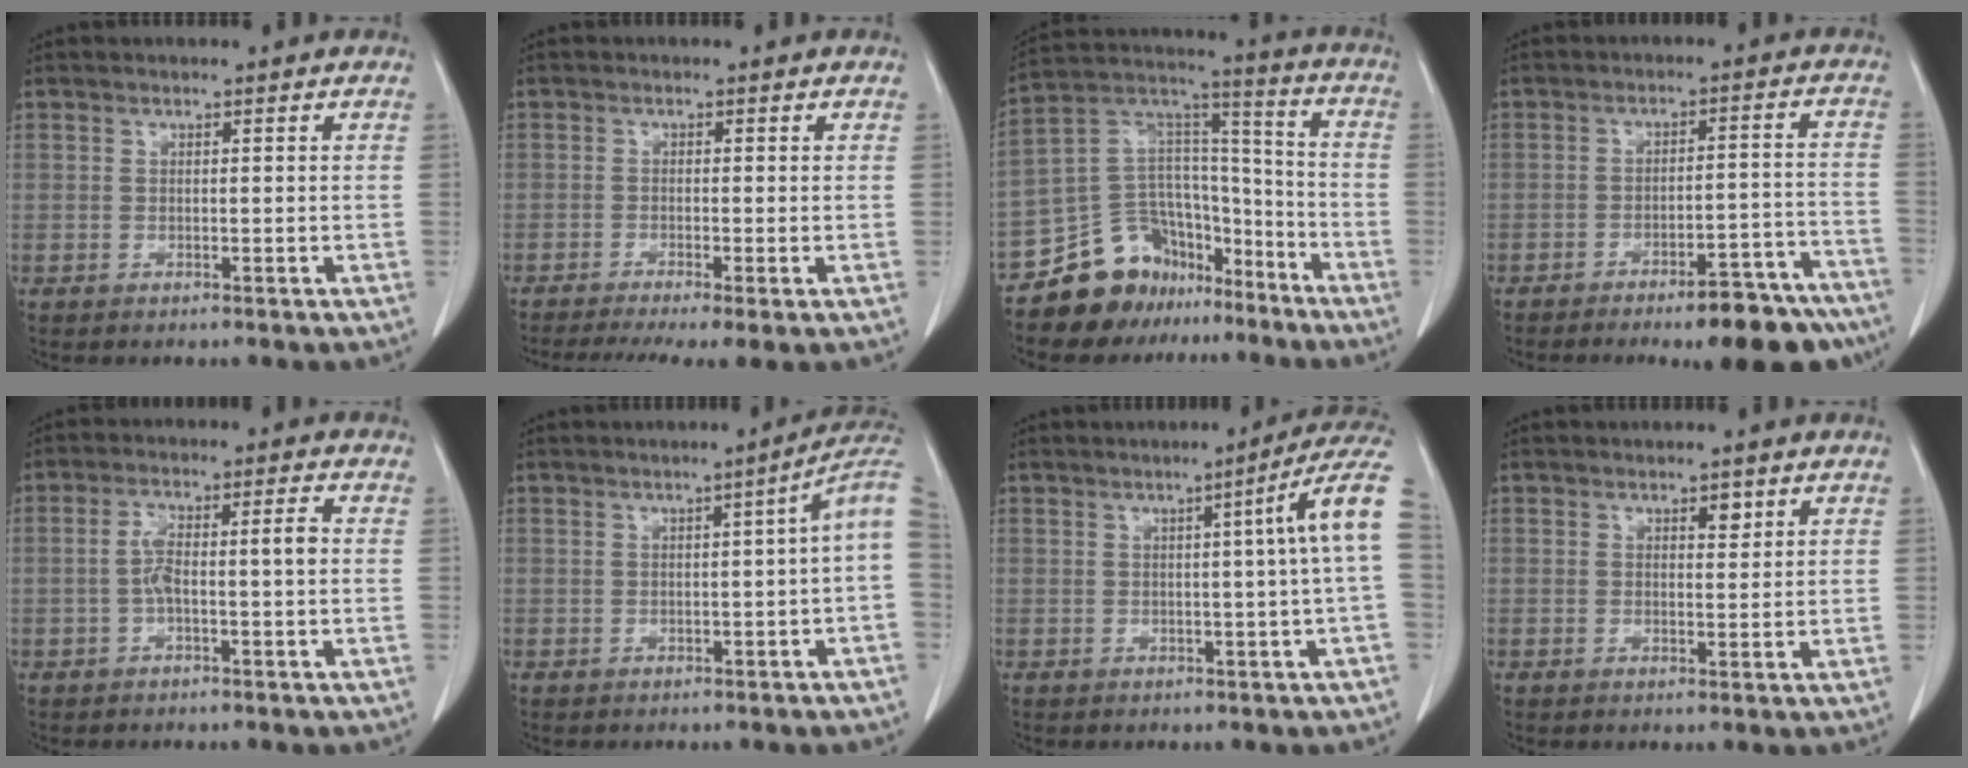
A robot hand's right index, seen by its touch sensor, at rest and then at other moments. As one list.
[{"total": 7.5, "force": [-5.2, 1.1, 5.3], "torque": [-0.083, -0.012, -0.086]}, {"total": 15.7, "force": [-12.2, 8.9, 4.2], "torque": [-0.060, 0.089, -0.208]}, {"total": 13.4, "force": [-10.6, 2.7, 7.8], "torque": [-0.053, 0.033, -0.142]}, {"total": 5.6, "force": [-0.6, 0.8, 5.5], "torque": [-0.108, 0.022, -0.009]}, {"total": 5.9, "force": [0.3, -0.1, 5.8], "torque": [-0.063, 0.017, -0.004]}, {"total": 8.0, "force": [1.2, -1.4, 7.8], "torque": [-0.086, 0.017, 0.009]}, {"total": 1.7, "force": [1.0, 0.7, 1.2], "torque": [-0.016, -0.005, 0.015]}]